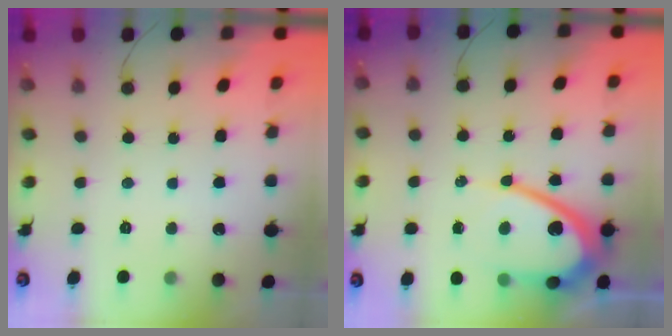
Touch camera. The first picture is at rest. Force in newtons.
{"total": 14.8, "press": 14.7, "slide": 1.3}